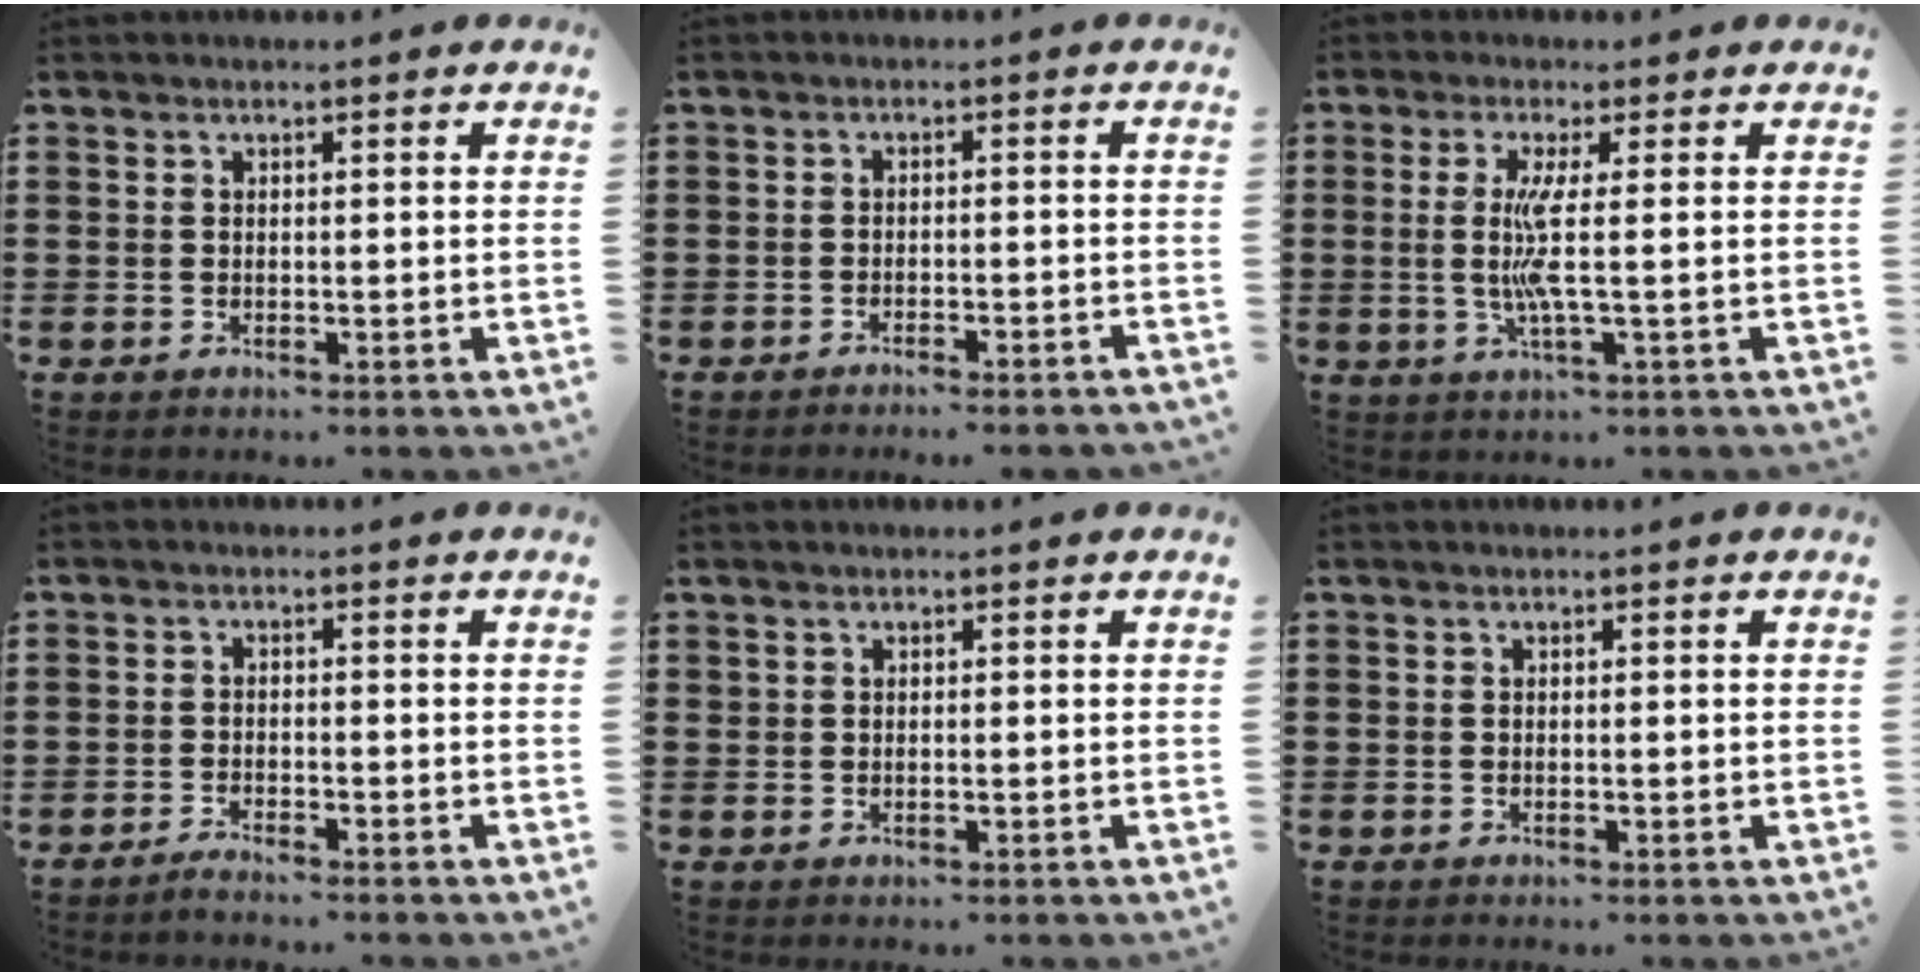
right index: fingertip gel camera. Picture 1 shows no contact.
{"total": 2.0, "force": [-1.9, -0.1, 0.5], "torque": [-0.012, 0.001, -0.039]}
{"total": 5.8, "force": [0.1, -0.3, 5.8], "torque": [-0.130, -0.020, -0.009]}
{"total": 1.7, "force": [-1.7, -0.1, 0.2], "torque": [-0.007, 0.003, -0.033]}
{"total": 0.0}
{"total": 0.0}